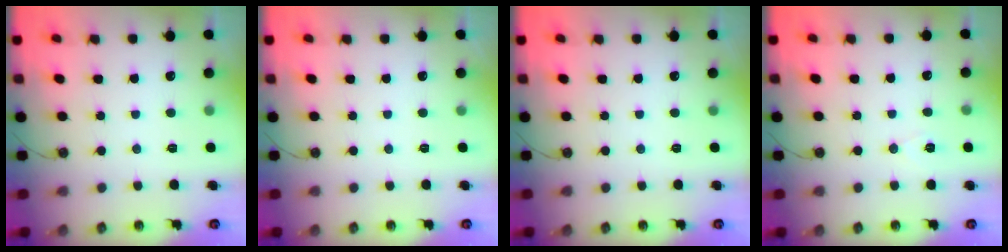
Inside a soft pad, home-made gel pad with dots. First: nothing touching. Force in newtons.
{"total": 0.0}
{"total": 0.0}
{"total": 5.8, "press": 3.7, "slide": 4.4}